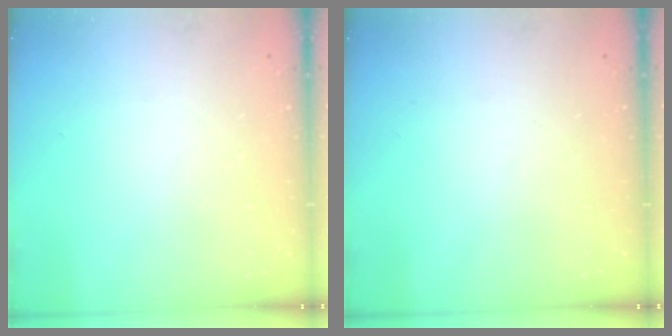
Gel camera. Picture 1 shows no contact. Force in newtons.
{"total": 0.0}